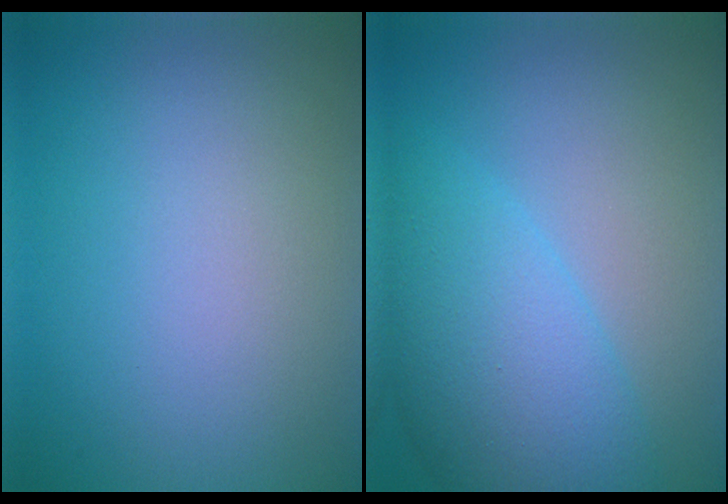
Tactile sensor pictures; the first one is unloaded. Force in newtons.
{"total": 7.7, "press": 7.7, "slide": 0.3}